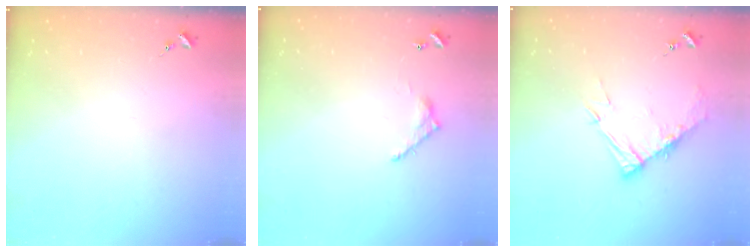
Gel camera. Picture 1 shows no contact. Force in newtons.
{"total": 6.3, "press": 6.3, "slide": 0.4}
{"total": 10.1, "press": 10.0, "slide": 1.1}